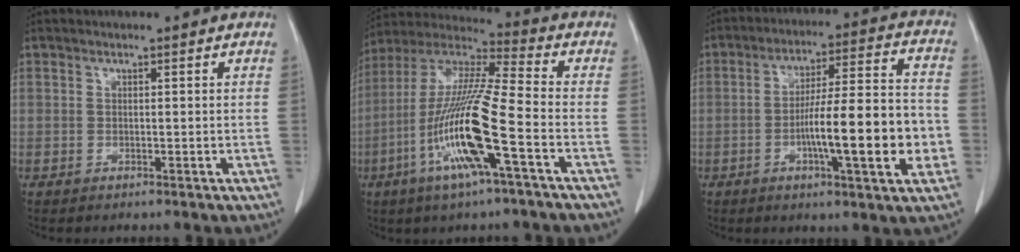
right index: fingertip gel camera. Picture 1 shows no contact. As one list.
[{"total": 17.6, "force": [-5.9, 0.8, 16.6], "torque": [-0.340, -0.012, -0.117]}, {"total": 16.6, "force": [-3.8, 2.0, 16.0], "torque": [-0.252, 0.011, -0.057]}]